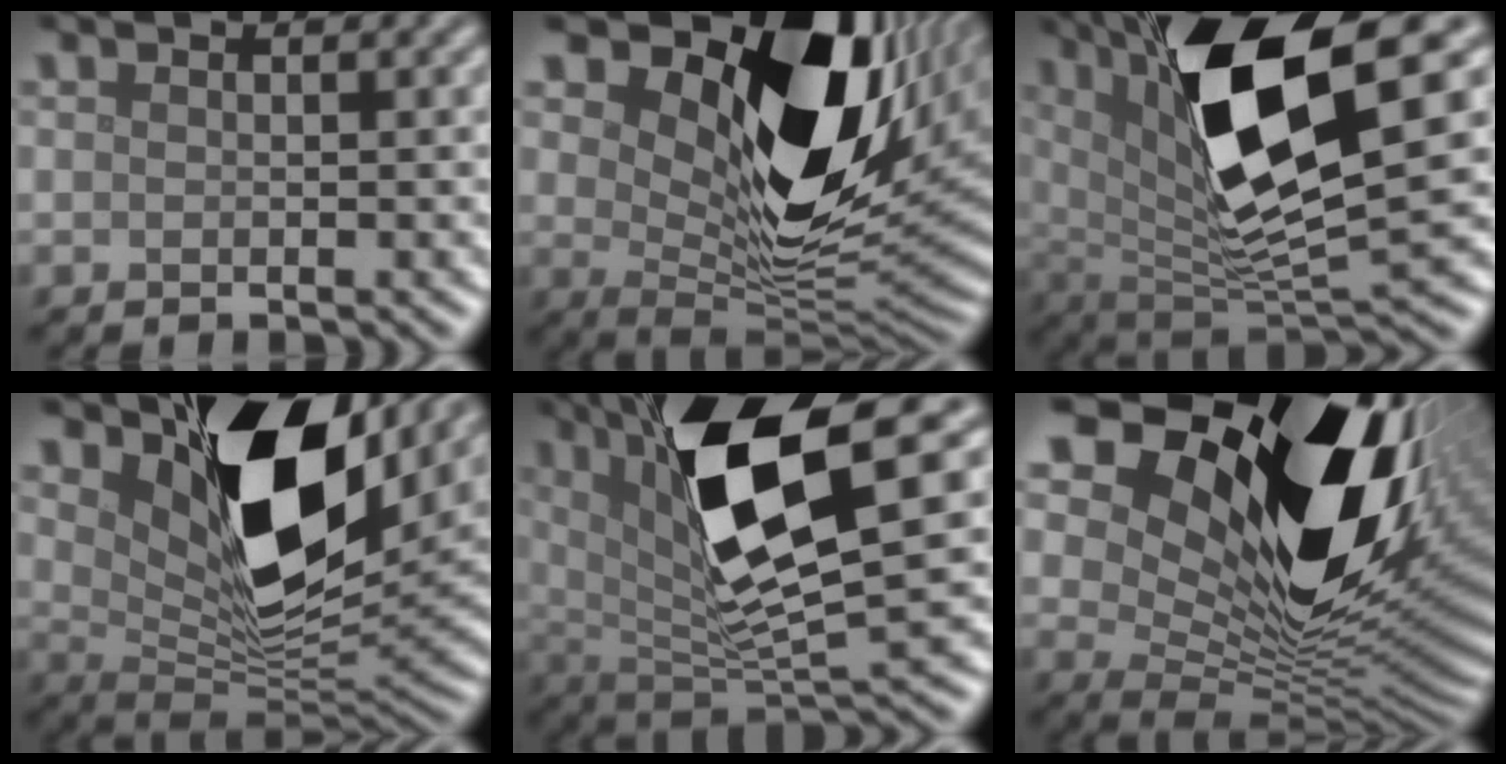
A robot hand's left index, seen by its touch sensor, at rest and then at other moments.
{"total": 14.9, "force": [6.3, 8.0, 10.9], "torque": [-0.162, -0.008, 0.114]}
{"total": 13.0, "force": [4.6, 3.8, 11.5], "torque": [-0.211, -0.005, 0.087]}
{"total": 11.5, "force": [5.2, 5.6, 8.6], "torque": [-0.143, -0.020, 0.105]}
{"total": 11.7, "force": [4.1, 3.1, 10.5], "torque": [-0.184, -0.008, 0.080]}
{"total": 19.5, "force": [8.0, 11.5, 13.6], "torque": [-0.224, 0.011, 0.155]}